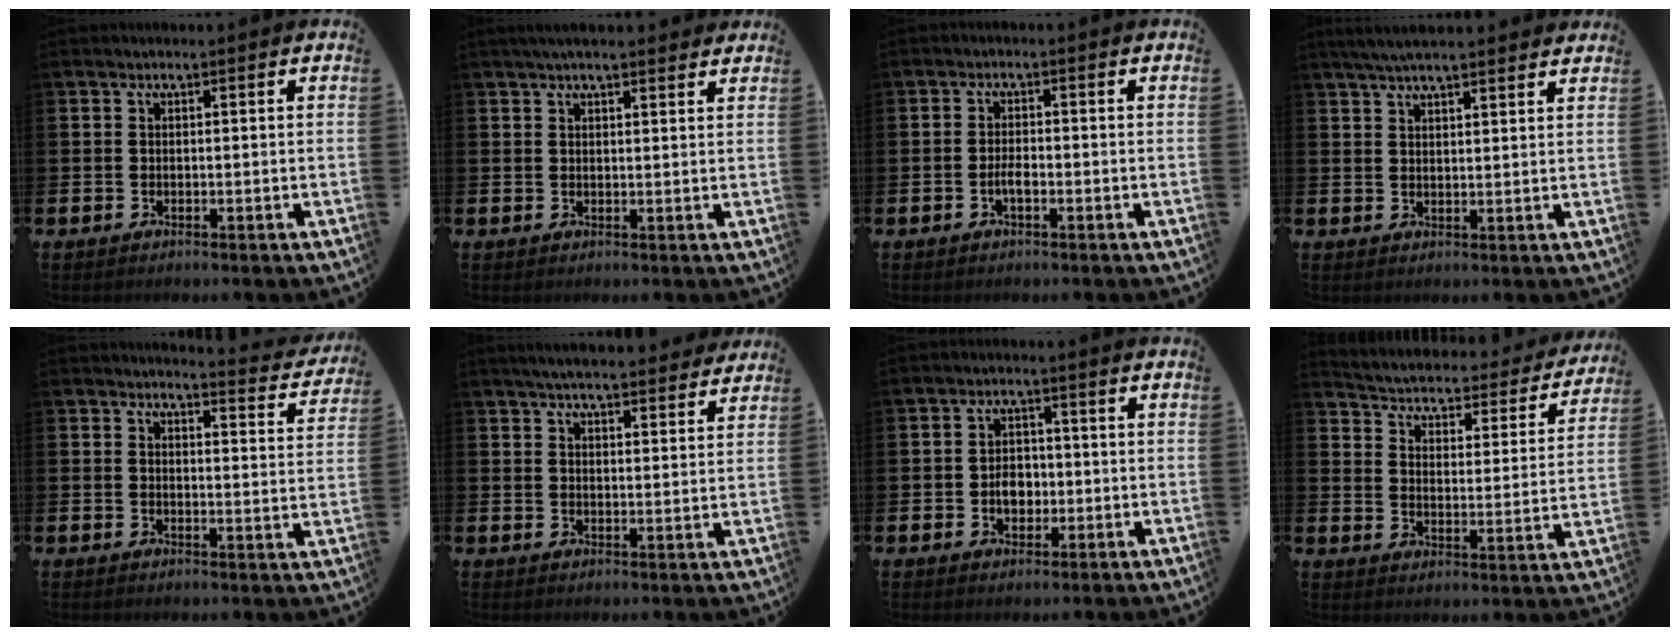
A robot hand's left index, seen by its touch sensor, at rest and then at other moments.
{"total": 2.8, "force": [2.6, 0.4, 1.0], "torque": [-0.023, -0.003, 0.046]}
{"total": 1.9, "force": [-0.7, 0.6, 1.6], "torque": [-0.028, 0.001, -0.015]}
{"total": 4.6, "force": [4.3, 0.4, 1.5], "torque": [-0.040, -0.008, 0.079]}
{"total": 3.5, "force": [3.5, 0.0, 0.3], "torque": [0.002, -0.033, 0.056]}
{"total": 5.2, "force": [5.0, 0.5, 1.1], "torque": [-0.024, -0.026, 0.088]}
{"total": 3.4, "force": [-0.6, 2.6, 2.2], "torque": [-0.026, -0.001, -0.019]}
{"total": 3.5, "force": [3.1, 1.2, 0.8], "torque": [-0.042, -0.031, 0.044]}